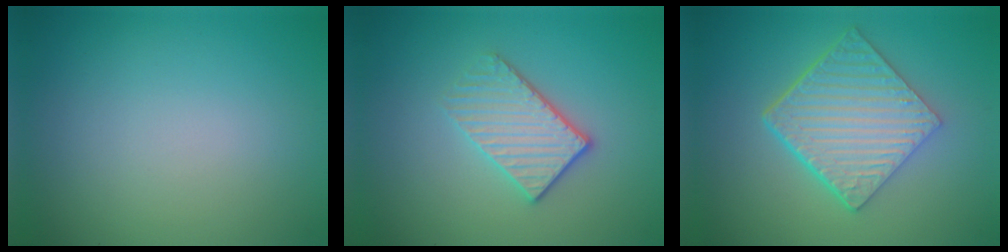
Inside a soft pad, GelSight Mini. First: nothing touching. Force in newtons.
{"total": 3.6, "press": 3.1, "slide": 1.7}
{"total": 6.6, "press": 4.7, "slide": 4.6}